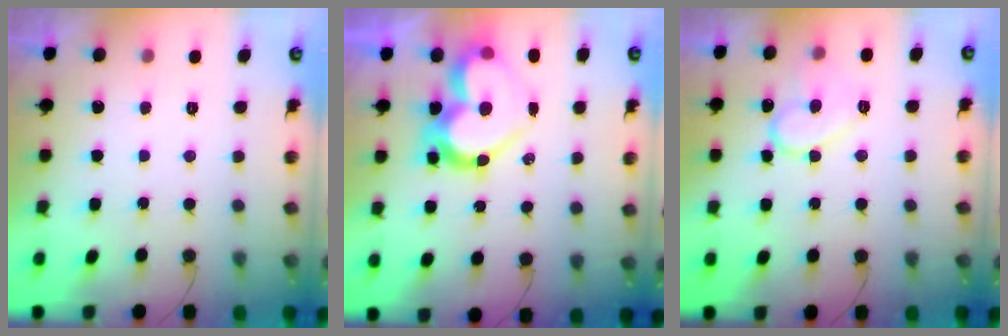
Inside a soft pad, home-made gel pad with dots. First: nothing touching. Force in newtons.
{"total": 17.6, "press": 17.6, "slide": 1.3}
{"total": 11.0, "press": 11.0, "slide": 0.9}